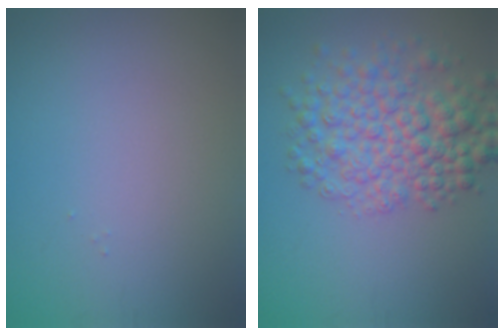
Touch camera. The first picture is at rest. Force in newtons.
{"total": 6.5, "press": 6.5, "slide": 0.2}